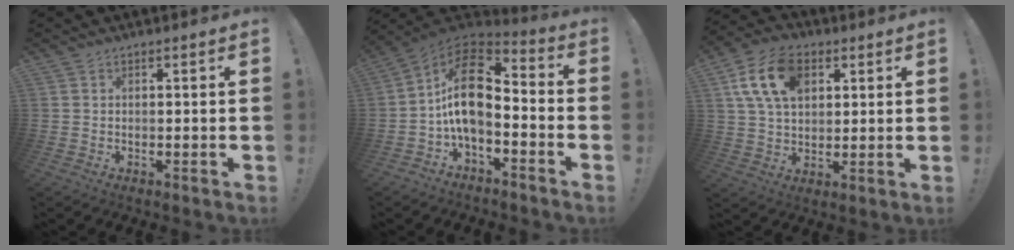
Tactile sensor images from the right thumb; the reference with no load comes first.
{"total": 16.0, "force": [0.1, 9.5, 12.9], "torque": [-0.225, 0.003, 0.005]}
{"total": 15.5, "force": [5.9, 10.2, 10.0], "torque": [-0.174, -0.009, 0.112]}